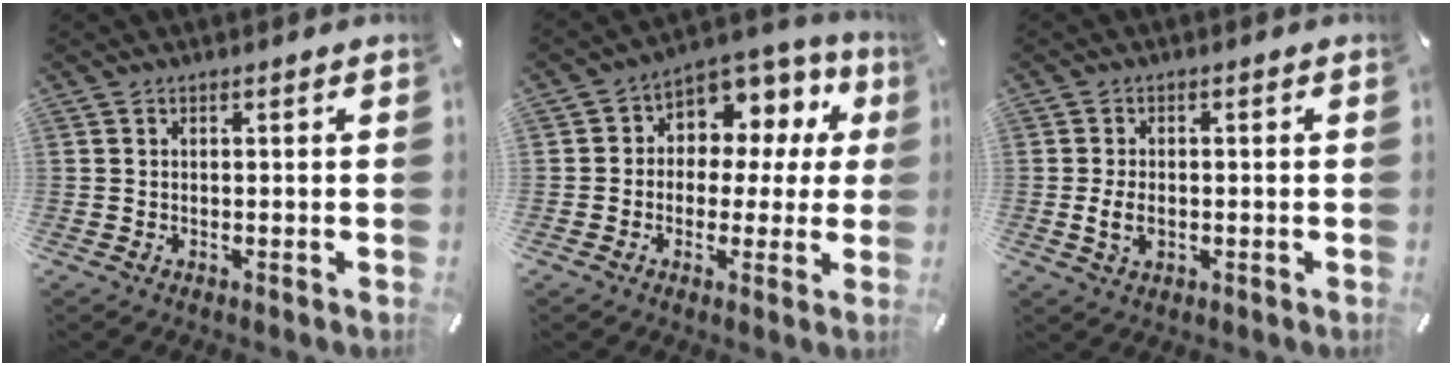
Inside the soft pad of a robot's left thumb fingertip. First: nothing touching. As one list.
[{"total": 8.8, "force": [2.4, 7.2, 4.6], "torque": [-0.073, -0.023, 0.045]}, {"total": 3.6, "force": [-0.7, 2.4, 2.6], "torque": [-0.060, 0.001, -0.015]}]